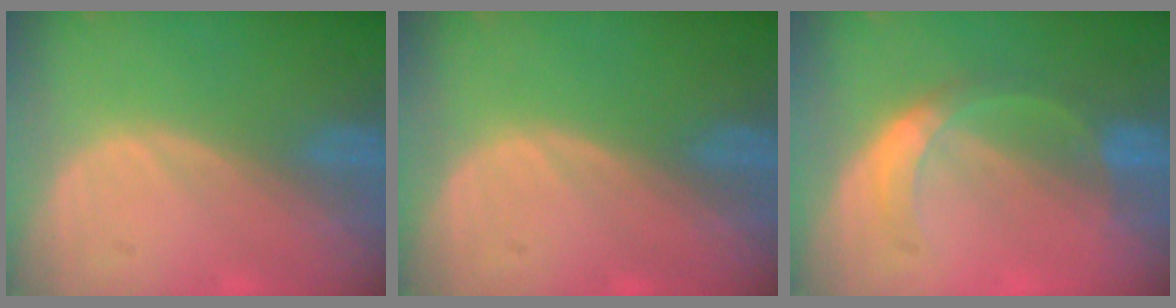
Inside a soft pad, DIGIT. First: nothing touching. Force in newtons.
{"total": 0.0}
{"total": 5.6, "press": 5.0, "slide": 2.5}